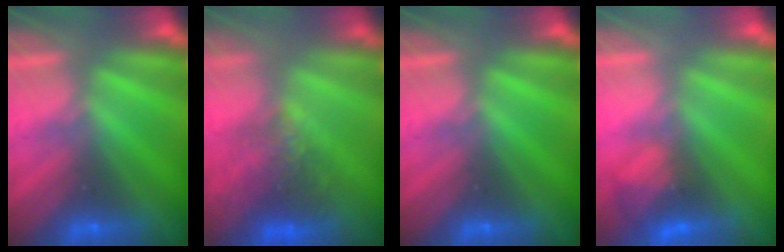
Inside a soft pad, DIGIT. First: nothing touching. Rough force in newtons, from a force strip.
{"total": 7.3}
{"total": 0.0}
{"total": 2.6}